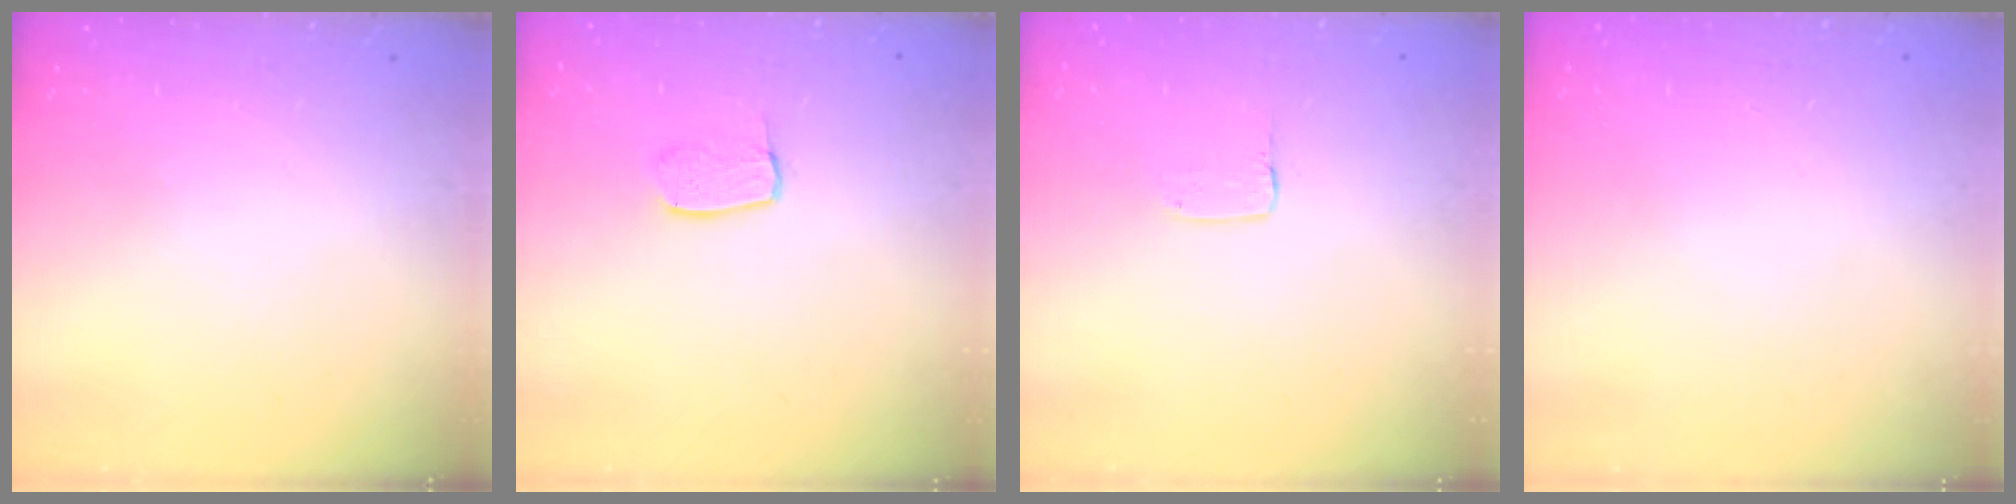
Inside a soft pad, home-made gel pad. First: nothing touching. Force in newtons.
{"total": 5.5, "press": 5.5, "slide": 0.2}
{"total": 2.0, "press": 2.0, "slide": 0.2}
{"total": 0.0}